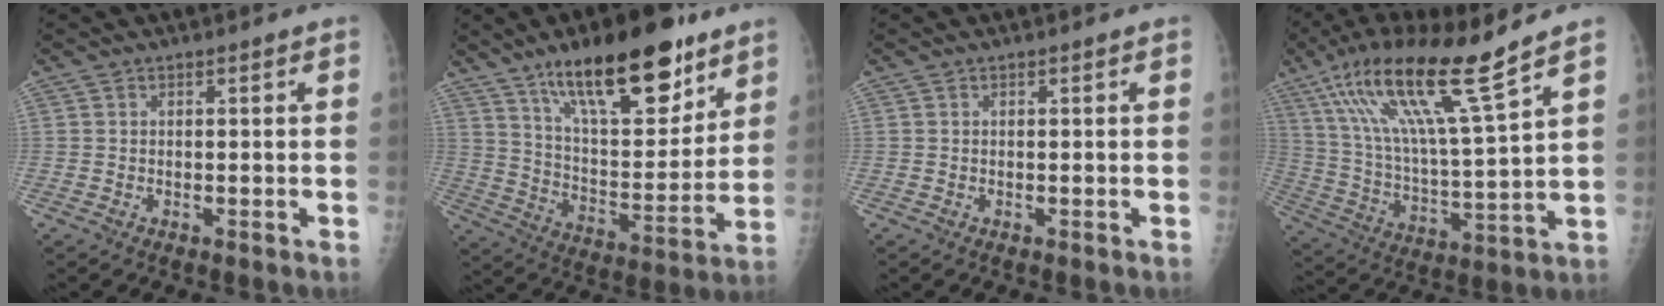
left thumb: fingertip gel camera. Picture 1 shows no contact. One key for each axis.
{"total": 23.1, "fx": 14.7, "fy": 8.4, "fz": 15.7, "tx": -0.205, "ty": -0.066, "tz": 0.244}
{"total": 0.0}
{"total": 19.1, "fx": 12.3, "fy": 1.7, "fz": 14.5, "tx": -0.268, "ty": -0.047, "tz": 0.228}